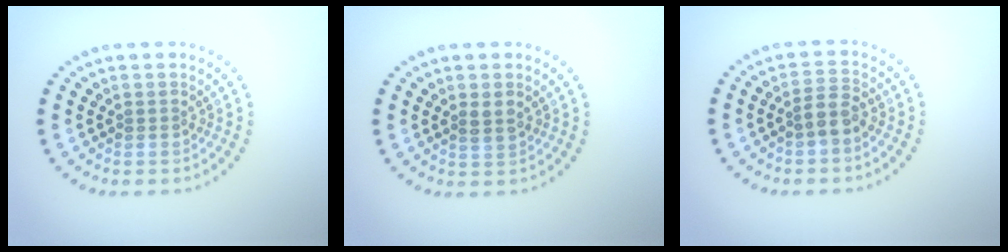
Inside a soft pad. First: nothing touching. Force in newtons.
{"total": 1.4, "press": 1.3, "slide": 0.4}
{"total": 2.0, "press": 1.8, "slide": 0.9}